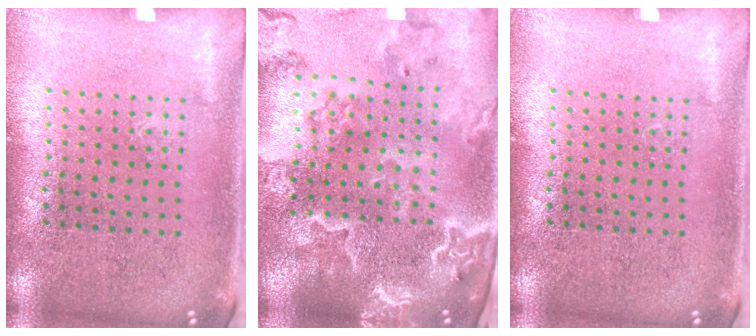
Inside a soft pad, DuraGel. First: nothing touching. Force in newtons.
{"total": 3.9, "press": 3.3, "slide": 2.0}
{"total": 0.0}